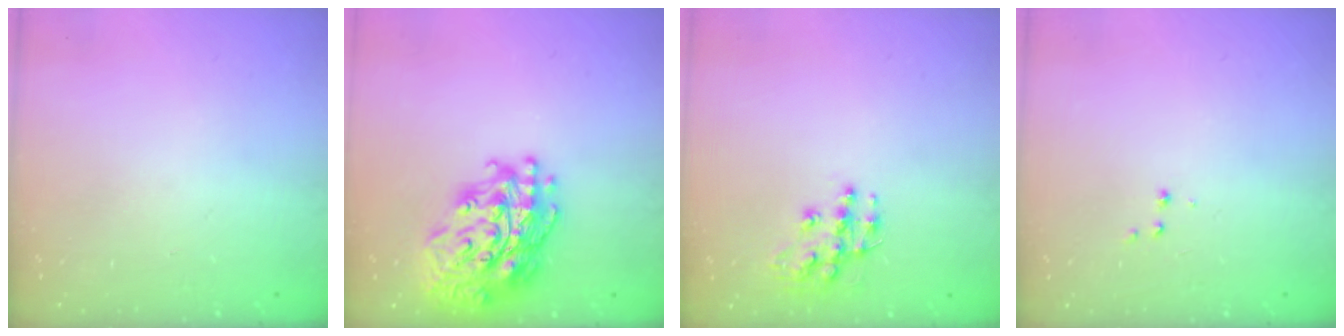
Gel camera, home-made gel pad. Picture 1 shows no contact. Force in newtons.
{"total": 23.0, "press": 22.8, "slide": 2.4}
{"total": 10.0, "press": 10.0, "slide": 0.6}
{"total": 2.6, "press": 2.5, "slide": 0.6}